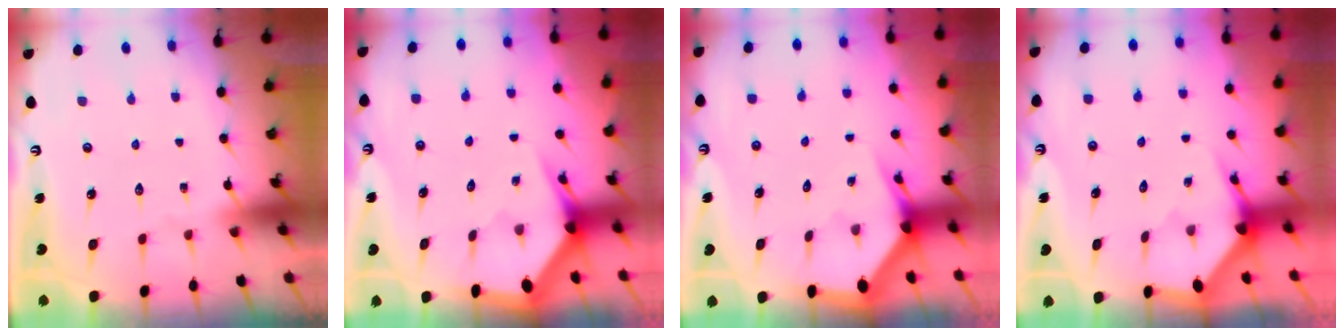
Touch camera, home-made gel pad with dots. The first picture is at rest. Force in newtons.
{"total": 3.8, "press": 3.8, "slide": 0.1}
{"total": 2.9, "press": 2.9, "slide": 0.2}
{"total": 3.3, "press": 3.3, "slide": 0.2}